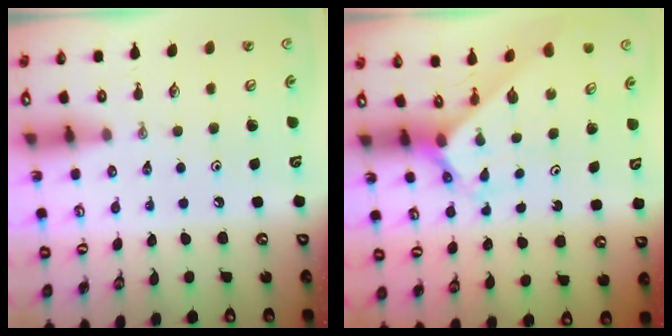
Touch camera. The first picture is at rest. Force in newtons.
{"total": 2.1, "press": 2.1, "slide": 0.2}